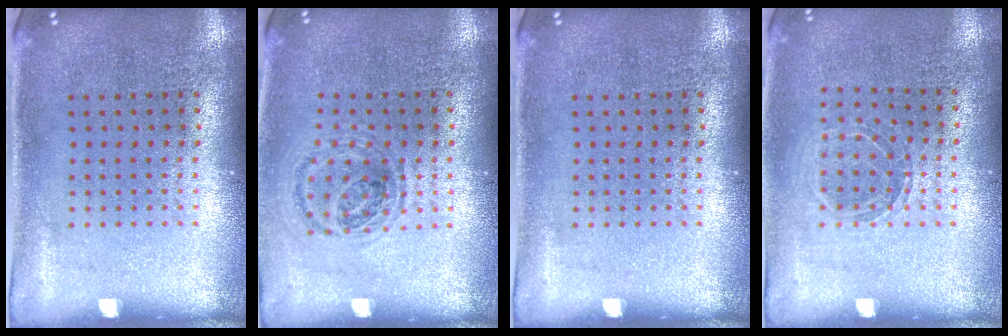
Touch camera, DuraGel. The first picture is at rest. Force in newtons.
{"total": 1.0, "press": 1.0, "slide": 0.2}
{"total": 0.0}
{"total": 1.0, "press": 1.0, "slide": 0.2}